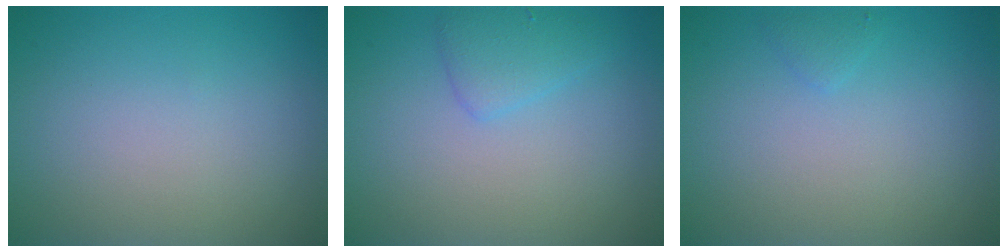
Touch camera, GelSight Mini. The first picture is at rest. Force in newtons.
{"total": 1.8, "press": 1.8, "slide": 0.2}
{"total": 0.7, "press": 0.7, "slide": 0.0}